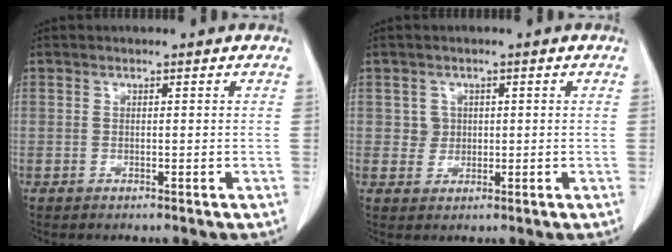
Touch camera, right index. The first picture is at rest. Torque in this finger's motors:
{"motor_torque": [-0.03, 0.02, 0.01, 0.01]}